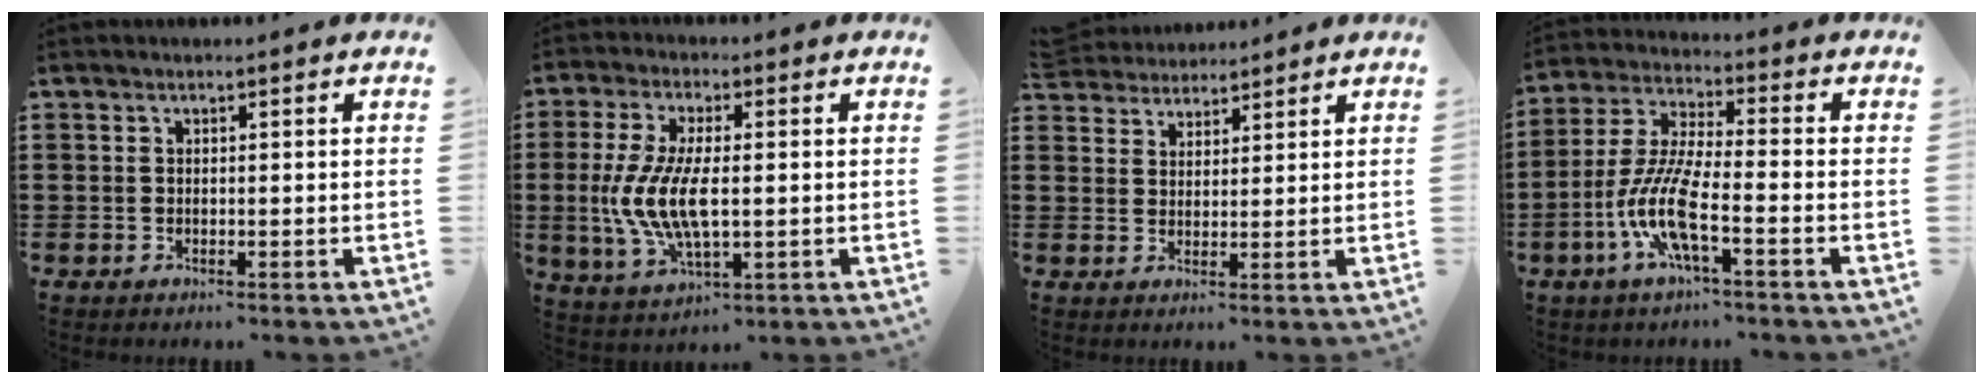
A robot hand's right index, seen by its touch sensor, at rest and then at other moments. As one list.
[{"total": 10.0, "force": [-0.5, 3.9, 9.2], "torque": [-0.218, -0.014, -0.018]}, {"total": 3.9, "force": [3.7, 1.0, -0.2], "torque": [-0.012, -0.003, 0.073]}, {"total": 9.5, "force": [-4.1, 1.8, 8.4], "torque": [-0.201, -0.015, -0.085]}]